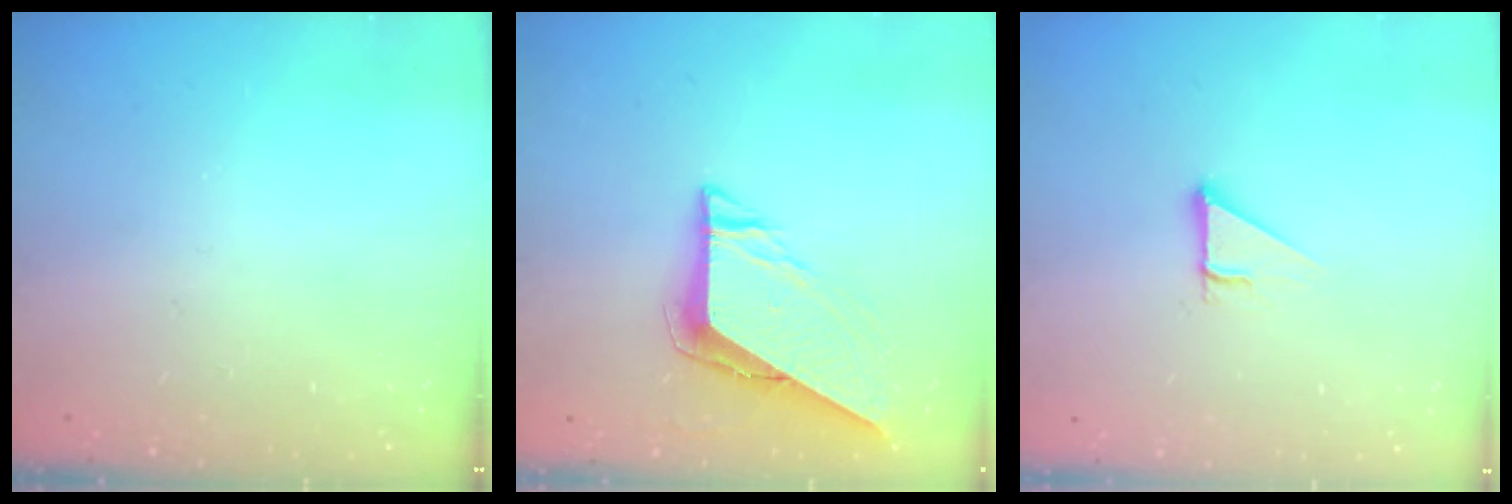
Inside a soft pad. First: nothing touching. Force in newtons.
{"total": 7.4, "press": 7.4, "slide": 0.6}
{"total": 2.7, "press": 2.7, "slide": 0.3}